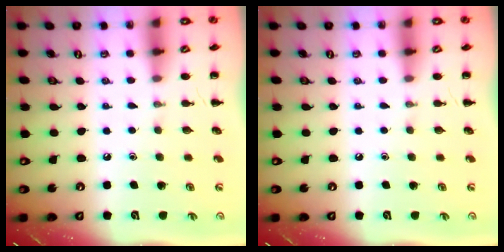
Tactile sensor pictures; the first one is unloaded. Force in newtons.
{"total": 0.0}